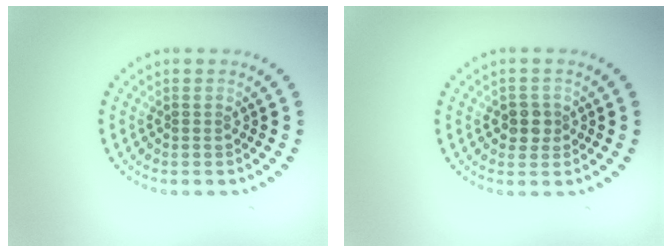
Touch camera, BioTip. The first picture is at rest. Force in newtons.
{"total": 1.9, "press": 1.7, "slide": 0.8}